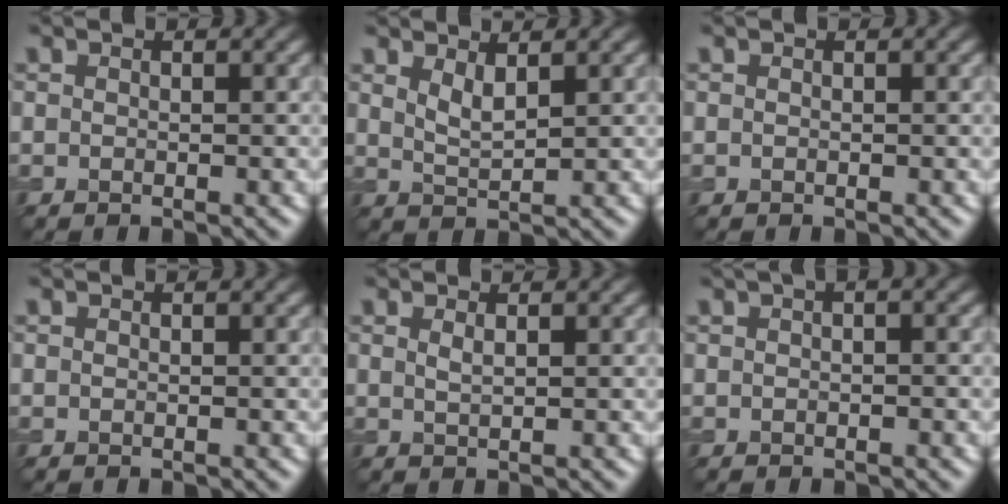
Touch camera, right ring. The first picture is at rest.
{"total": 2.0, "force": [1.3, 0.5, 1.4], "torque": [-0.029, -0.007, 0.029]}
{"total": 0.0}
{"total": 0.0}
{"total": 0.9, "force": [0.5, 0.2, 0.7], "torque": [-0.011, 0.000, 0.008]}
{"total": 1.4, "force": [0.5, 0.4, 1.2], "torque": [-0.021, 0.002, 0.002]}